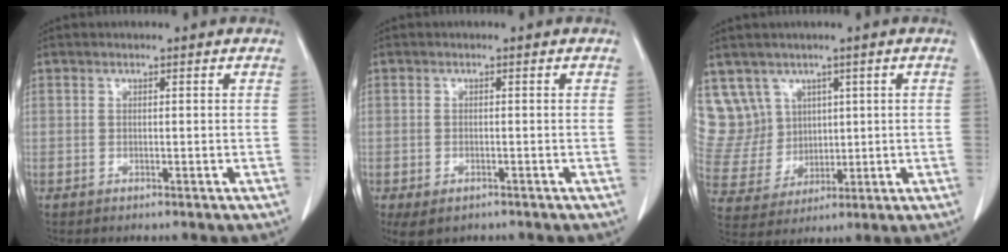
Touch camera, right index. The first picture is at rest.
{"total": 3.9, "force": [-2.4, 2.1, 2.2], "torque": [-0.041, -0.009, -0.032]}
{"total": 9.6, "force": [4.9, 8.2, 1.0], "torque": [-0.041, 0.045, 0.122]}